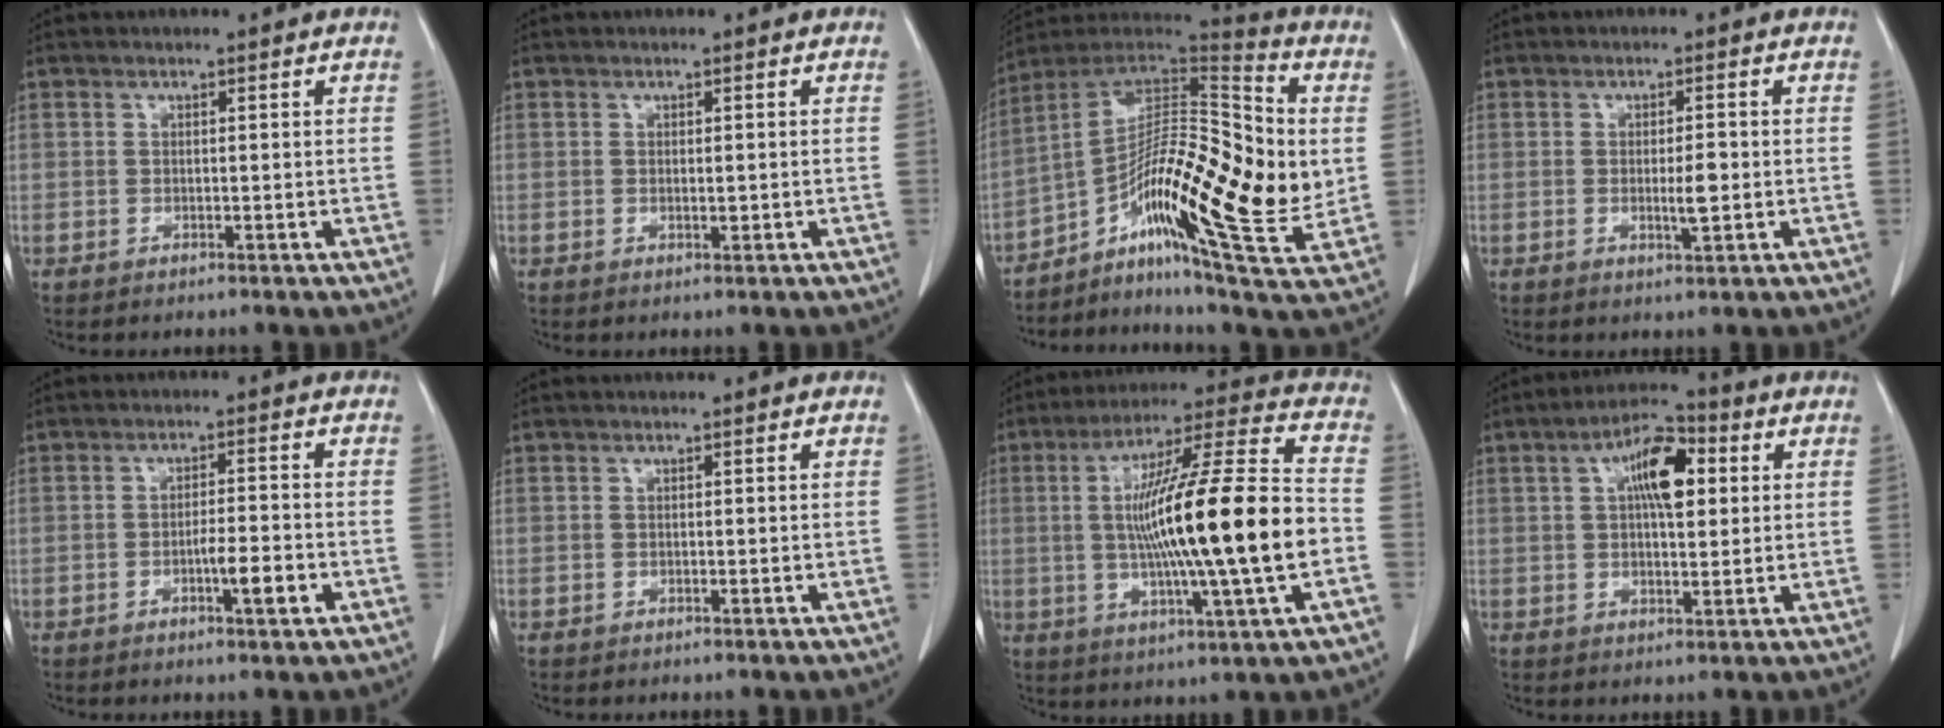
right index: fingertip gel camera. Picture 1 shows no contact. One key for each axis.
{"total": 0.8, "fx": -0.1, "fy": 0.3, "fz": 0.7, "tx": -0.011, "ty": -0.001, "tz": 0.001}
{"total": 23.7, "fx": -1.9, "fy": 5.6, "fz": 22.9, "tx": -0.369, "ty": 0.019, "tz": -0.037}
{"total": 3.2, "fx": -0.4, "fy": 0.5, "fz": 3.1, "tx": -0.052, "ty": -0.001, "tz": -0.004}
{"total": 4.7, "fx": -1.9, "fy": 0.4, "fz": 4.3, "tx": -0.064, "ty": 0.000, "tz": -0.028}
{"total": 0.0}
{"total": 21.9, "fx": -1.9, "fy": 0.7, "fz": 21.8, "tx": -0.372, "ty": 0.007, "tz": -0.036}
{"total": 8.8, "fx": 2.5, "fy": 3.3, "fz": 7.8, "tx": -0.134, "ty": 0.024, "tz": 0.036}